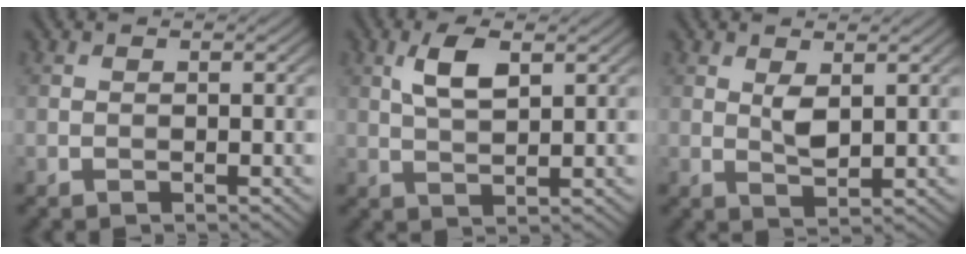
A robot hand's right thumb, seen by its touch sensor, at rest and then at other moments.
{"total": 4.7, "force": [1.9, 1.8, 3.9], "torque": [-0.087, 0.002, 0.039]}
{"total": 2.6, "force": [0.9, 1.1, 2.1], "torque": [-0.045, -0.005, 0.022]}